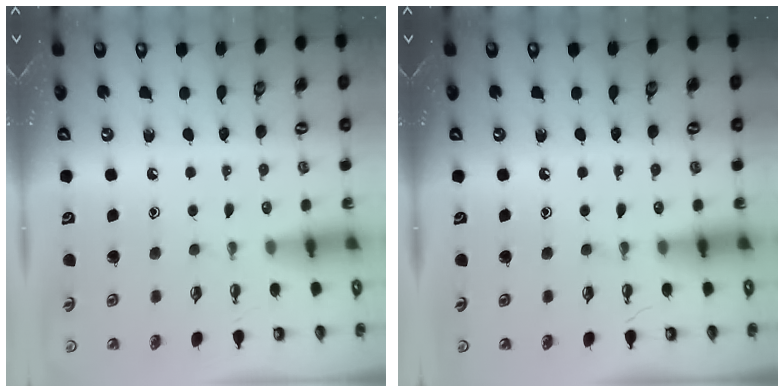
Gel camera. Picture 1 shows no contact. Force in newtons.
{"total": 0.0}